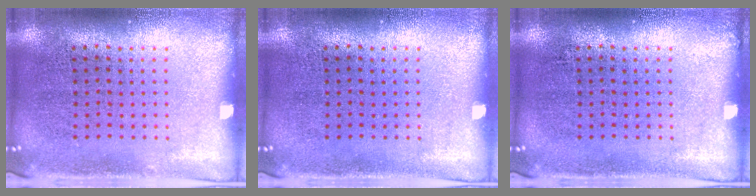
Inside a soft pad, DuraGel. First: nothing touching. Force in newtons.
{"total": 0.0}
{"total": 0.0}